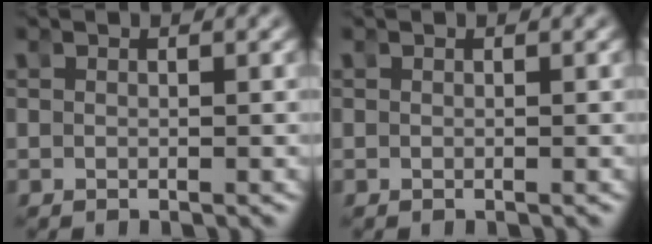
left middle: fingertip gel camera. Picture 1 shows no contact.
{"total": 0.0}